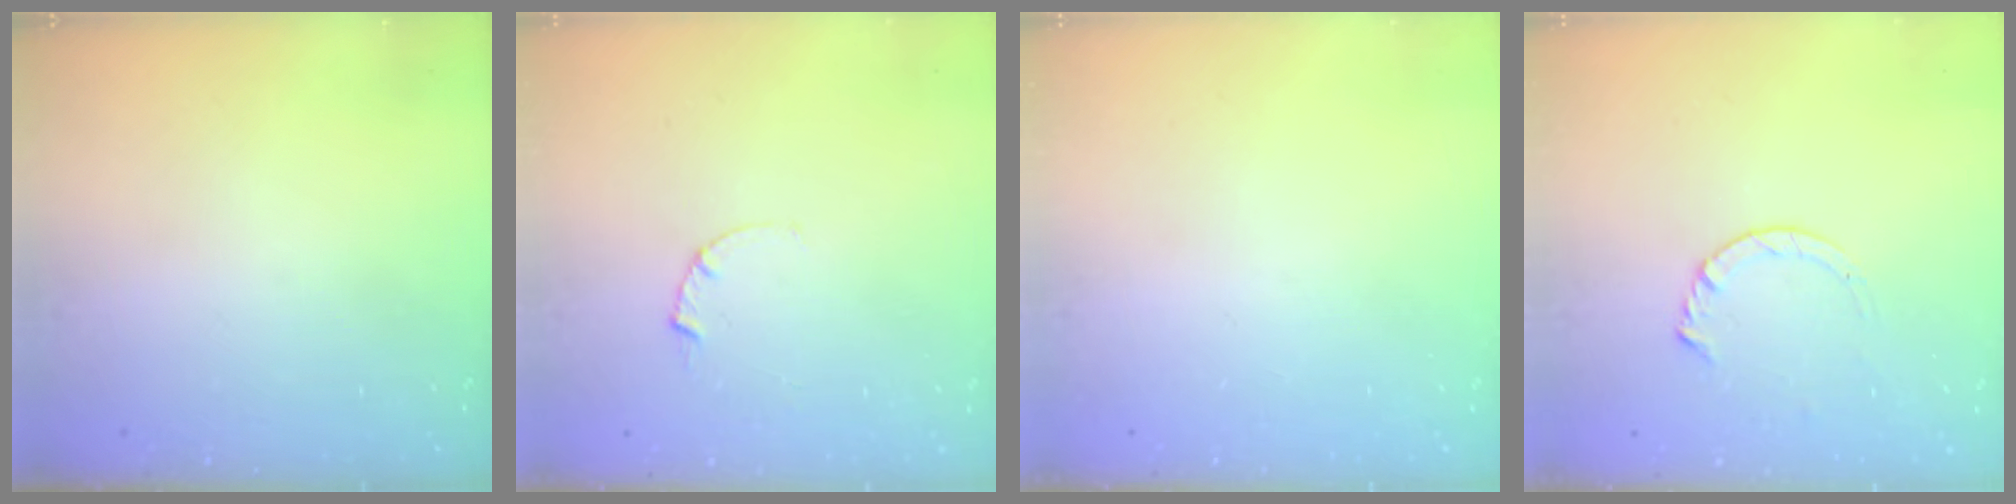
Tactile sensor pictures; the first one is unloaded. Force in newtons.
{"total": 2.5, "press": 2.5, "slide": 0.3}
{"total": 0.0}
{"total": 4.4, "press": 4.4, "slide": 0.5}